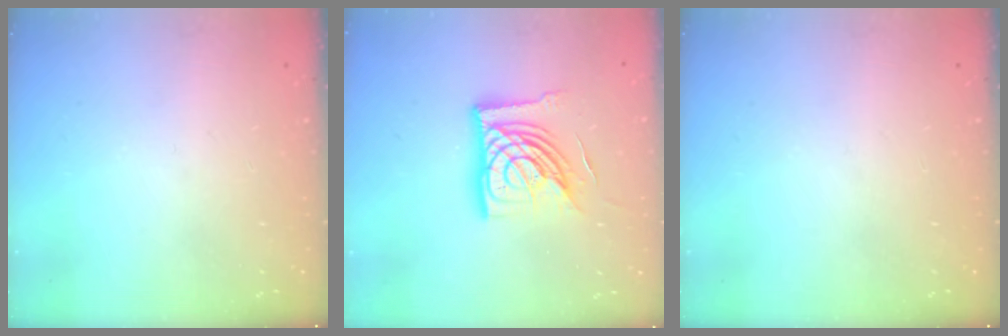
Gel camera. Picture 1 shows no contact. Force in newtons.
{"total": 15.6, "press": 15.5, "slide": 1.2}
{"total": 0.0}